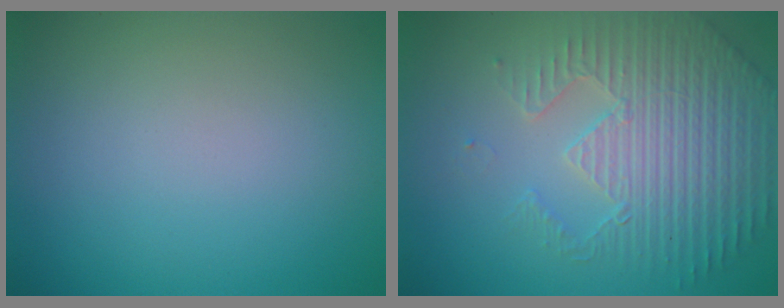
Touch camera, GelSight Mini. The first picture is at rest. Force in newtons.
{"total": 5.0, "press": 4.6, "slide": 1.9}